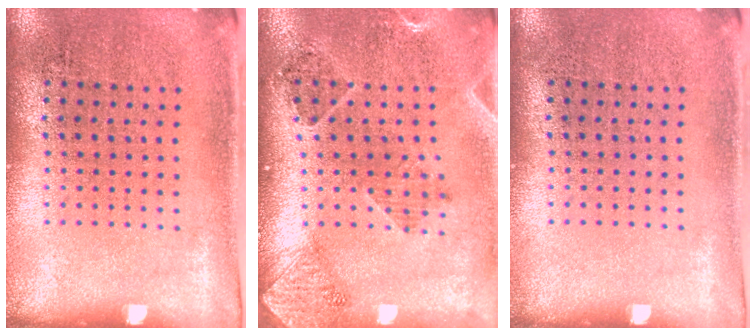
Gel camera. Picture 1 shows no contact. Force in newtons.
{"total": 1.5, "press": 1.5, "slide": 0.3}
{"total": 0.0}